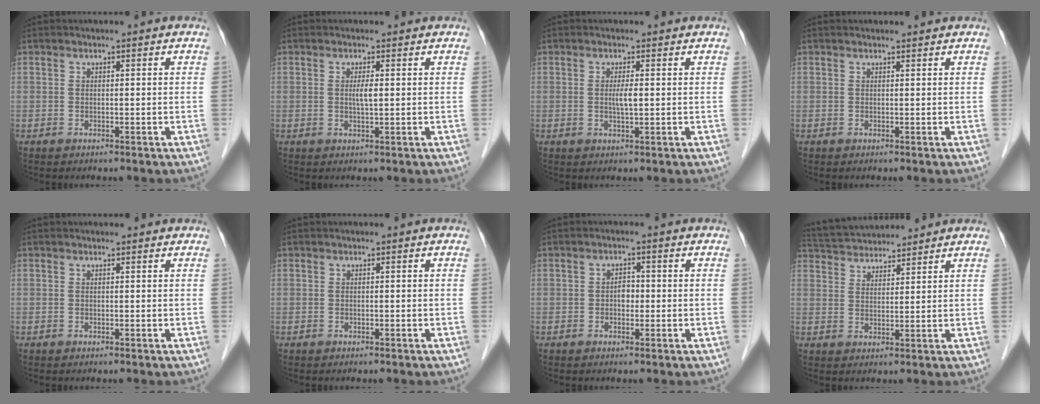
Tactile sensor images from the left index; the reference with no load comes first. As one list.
[{"total": 1.7, "force": [0.4, 0.2, 1.7], "torque": [-0.035, 0.001, 0.006]}, {"total": 2.0, "force": [0.3, 0.2, 2.0], "torque": [-0.039, 0.000, 0.006]}, {"total": 1.2, "force": [1.2, 0.1, 0.1], "torque": [-0.010, 0.004, 0.016]}, {"total": 0.9, "force": [0.9, 0.2, 0.0], "torque": [-0.010, 0.002, 0.011]}, {"total": 0.0}, {"total": 1.8, "force": [-0.2, 1.3, 1.3], "torque": [-0.018, 0.005, -0.005]}, {"total": 10.3, "force": [9.9, 1.7, 2.5], "torque": [-0.051, 0.035, 0.164]}]